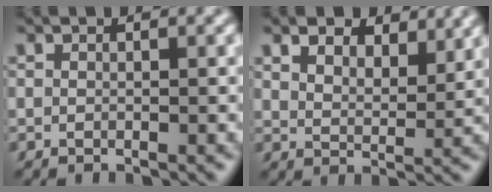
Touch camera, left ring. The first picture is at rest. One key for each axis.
{"total": 5.9, "fx": 4.5, "fy": 2.7, "fz": 2.7, "tx": -0.050, "ty": 0.008, "tz": 0.056}